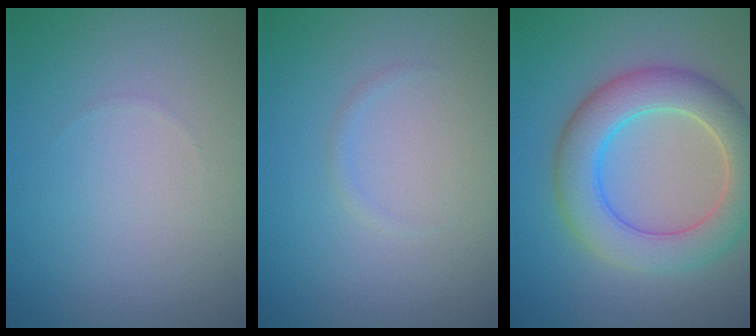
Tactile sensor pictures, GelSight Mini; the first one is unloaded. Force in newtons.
{"total": 0.5, "press": 0.5, "slide": 0.0}
{"total": 6.6, "press": 6.6, "slide": 0.3}